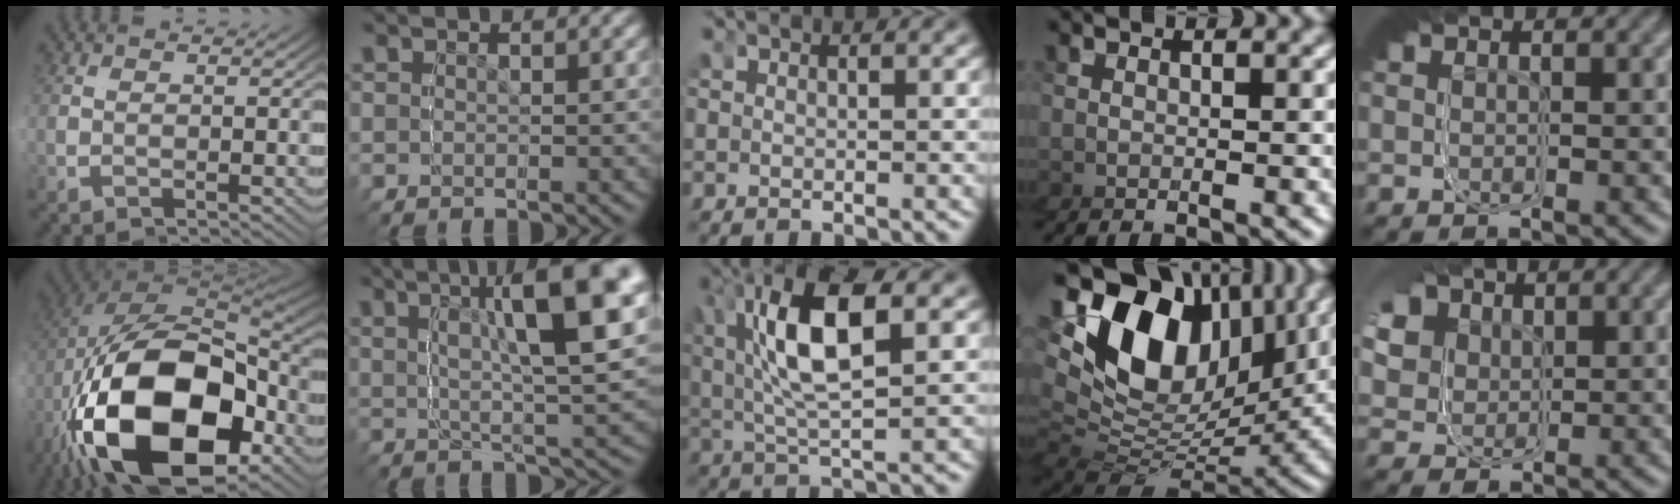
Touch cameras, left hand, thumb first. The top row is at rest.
{"thumb": {"total": 22.9, "force": [-4.7, 11.0, 19.6], "torque": [-0.400, -0.036, -0.053]}, "index": {"total": 7.3, "force": [4.1, -0.6, 6.0], "torque": [-0.093, 0.050, 0.051]}, "middle": {"total": 9.1, "force": [2.2, 4.0, 7.9], "torque": [-0.162, 0.009, 0.036]}, "ring": {"total": 10.4, "force": [4.0, 6.9, 6.6], "torque": [-0.122, 0.024, 0.043]}, "little": {"total": 8.6, "force": [2.2, 7.0, 4.4], "torque": [-0.074, 0.015, 0.014]}}